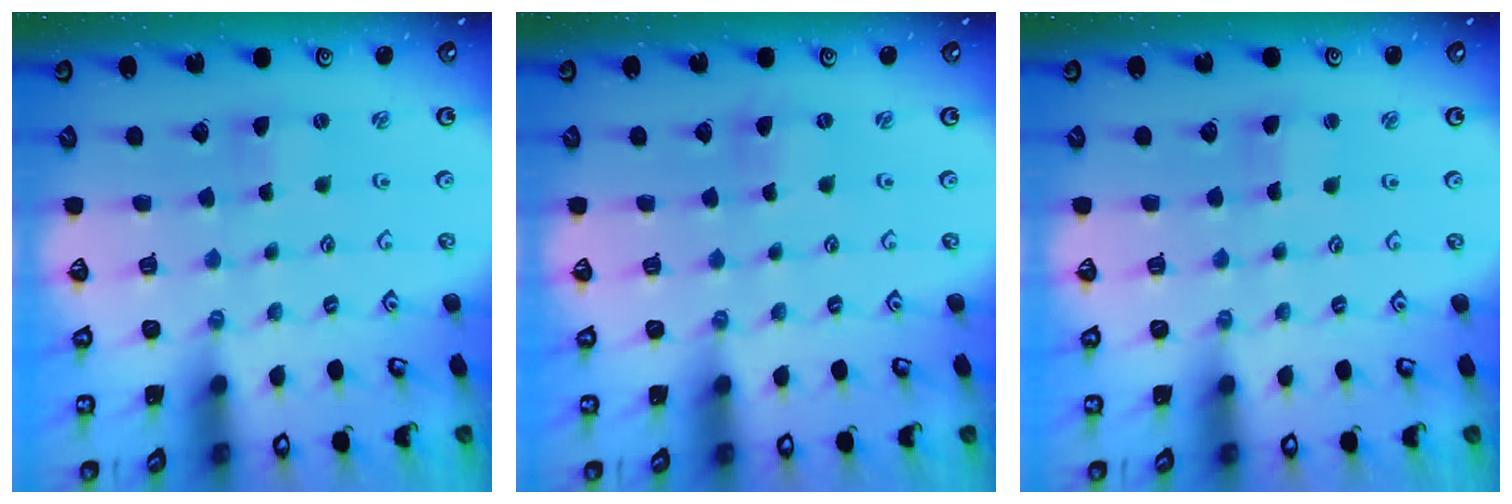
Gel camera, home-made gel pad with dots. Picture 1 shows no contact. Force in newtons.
{"total": 0.0}
{"total": 2.1, "press": 2.1, "slide": 0.3}